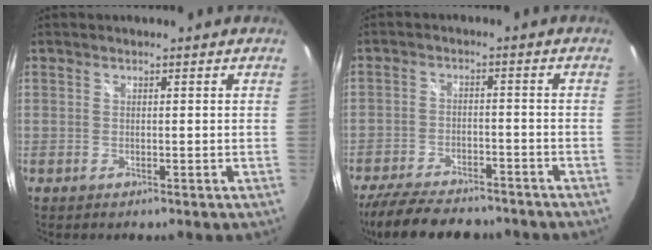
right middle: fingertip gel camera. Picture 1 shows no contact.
{"total": 15.3, "force": [-12.5, 5.4, 6.9], "torque": [-0.155, -0.016, -0.192]}